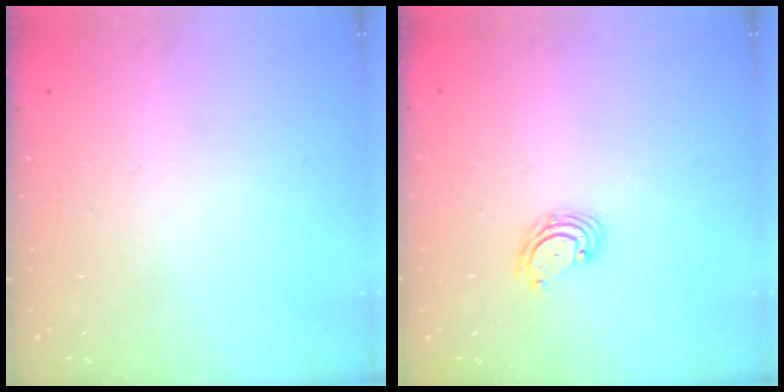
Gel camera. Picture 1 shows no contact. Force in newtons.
{"total": 2.8, "press": 2.8, "slide": 0.3}